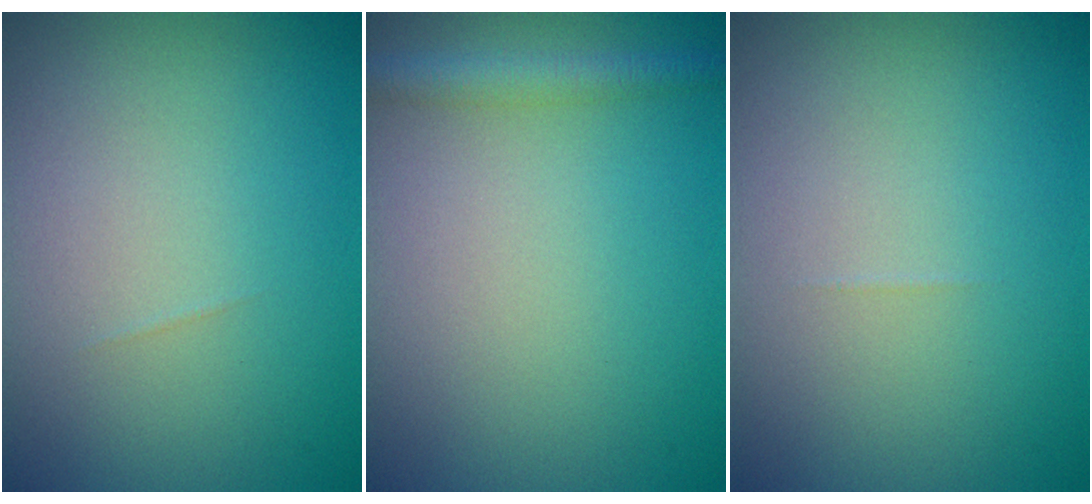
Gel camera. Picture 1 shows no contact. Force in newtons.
{"total": 2.3, "press": 2.3, "slide": 0.0}
{"total": 0.0}